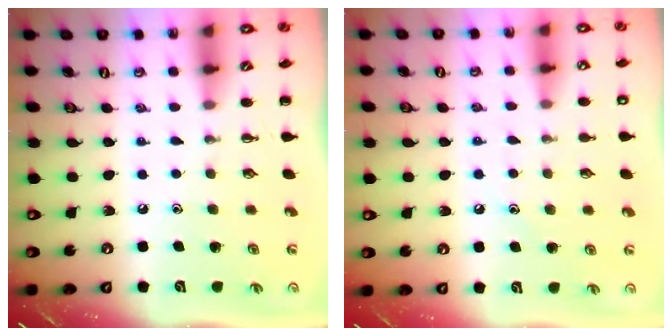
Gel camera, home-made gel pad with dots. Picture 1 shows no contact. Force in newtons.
{"total": 7.2, "press": 7.0, "slide": 1.7}